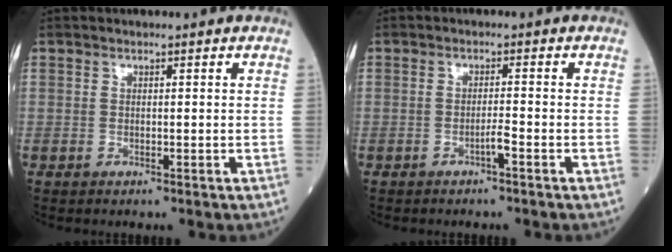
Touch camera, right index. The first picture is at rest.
{"total": 1.6, "force": [-1.0, -0.2, 1.3], "torque": [-0.023, 0.001, -0.019]}